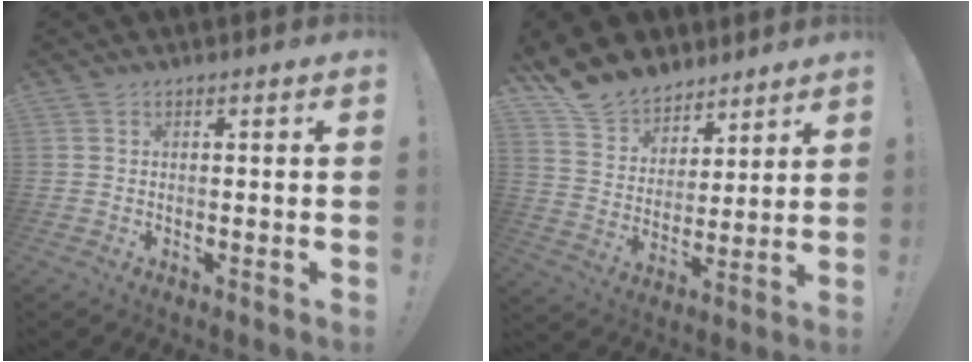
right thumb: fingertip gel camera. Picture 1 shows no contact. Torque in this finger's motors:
{"motor_torque": [0.01, 0.21, 0.18, 0.18, 0.00]}